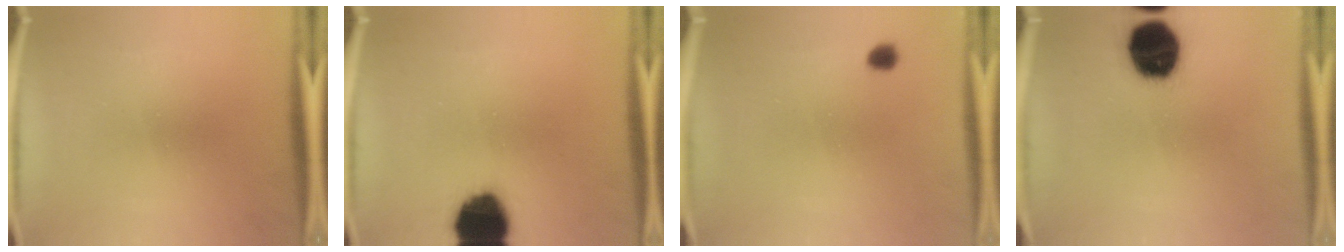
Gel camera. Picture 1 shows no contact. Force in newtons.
{"total": 15.0}
{"total": 1.7}
{"total": 16.1}